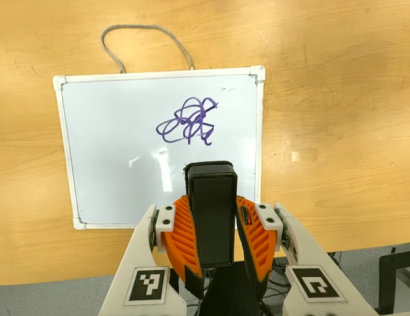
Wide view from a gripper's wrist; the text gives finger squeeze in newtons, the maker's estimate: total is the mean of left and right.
{"total": 8.1, "left": 6.9, "right": 9.2}